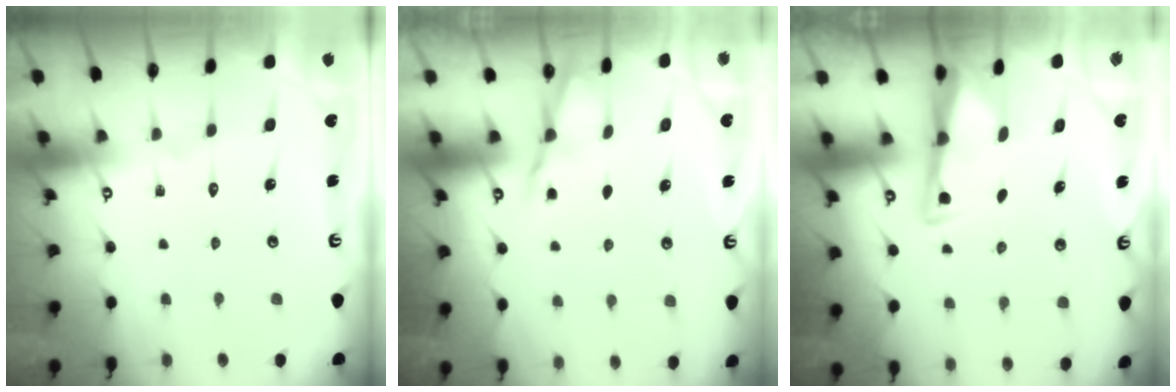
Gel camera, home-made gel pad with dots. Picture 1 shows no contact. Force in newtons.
{"total": 2.8, "press": 2.8, "slide": 0.5}
{"total": 3.1, "press": 3.1, "slide": 0.3}